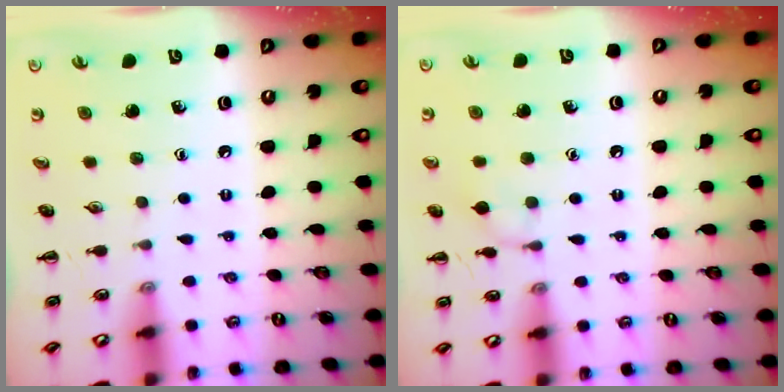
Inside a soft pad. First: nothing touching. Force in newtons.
{"total": 6.3, "press": 6.1, "slide": 1.4}